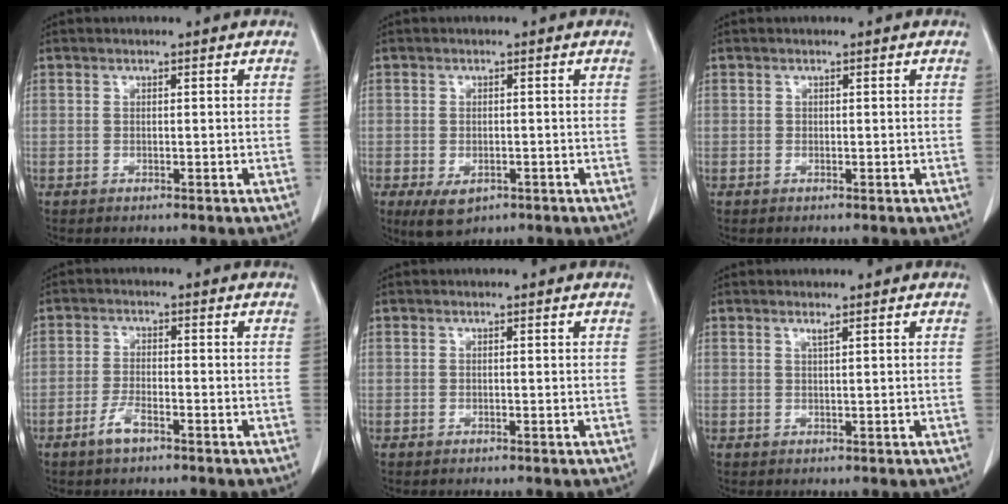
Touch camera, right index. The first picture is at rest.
{"total": 4.2, "force": [-2.0, 2.5, 2.8], "torque": [-0.051, -0.006, -0.021]}
{"total": 0.0}
{"total": 3.2, "force": [-2.0, 0.8, 2.3], "torque": [-0.050, 0.001, -0.039]}
{"total": 0.0}
{"total": 0.9, "force": [0.6, -0.2, 0.6], "torque": [-0.017, -0.004, 0.014]}